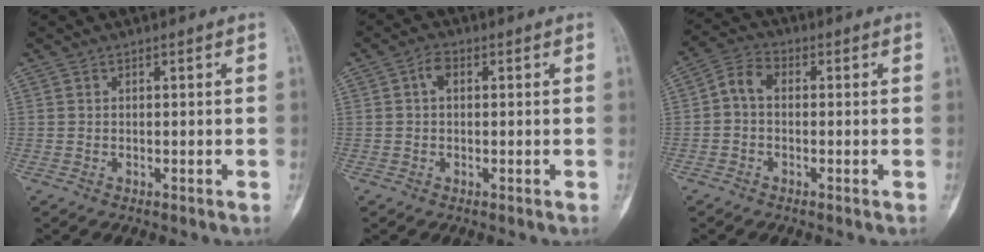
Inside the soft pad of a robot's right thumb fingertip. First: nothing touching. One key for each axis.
{"total": 2.5, "fx": 0.4, "fy": 1.6, "fz": 1.8, "tx": -0.028, "ty": 0.009, "tz": 0.003}
{"total": 4.7, "fx": -0.3, "fy": 3.2, "fz": 3.4, "tx": -0.059, "ty": 0.016, "tz": -0.018}